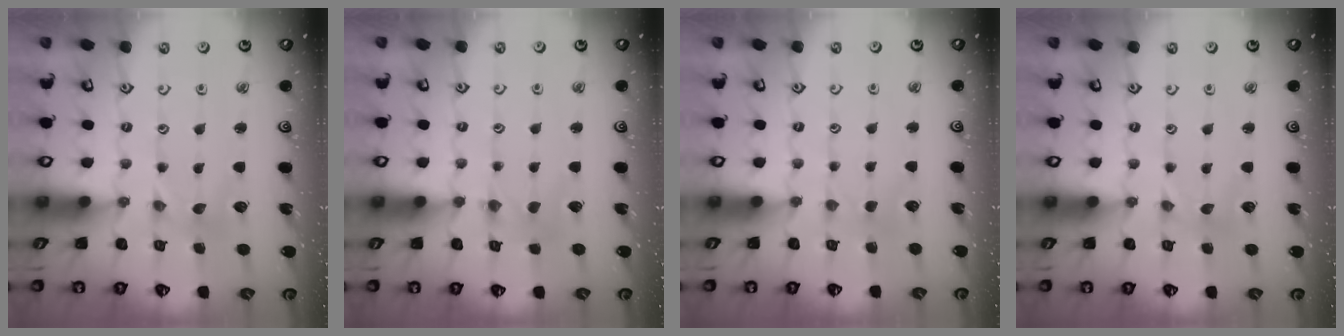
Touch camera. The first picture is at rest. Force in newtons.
{"total": 0.0}
{"total": 1.5, "press": 1.5, "slide": 0.3}
{"total": 0.0}